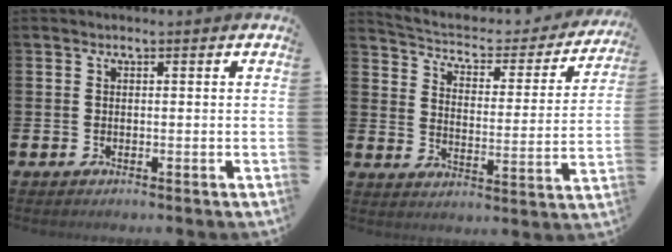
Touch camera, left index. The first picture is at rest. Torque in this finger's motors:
{"motor_torque": [0.11, -0.49, 0.04, 0.02]}